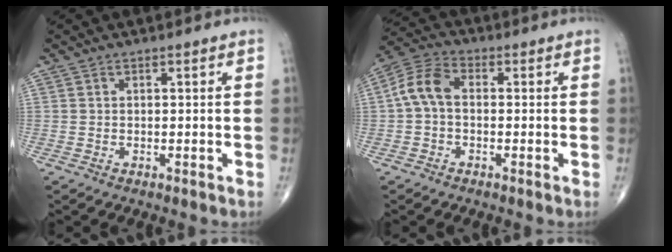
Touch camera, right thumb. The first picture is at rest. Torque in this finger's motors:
{"motor_torque": [0.62, 0.69, 0.37, -0.30, 0.03]}